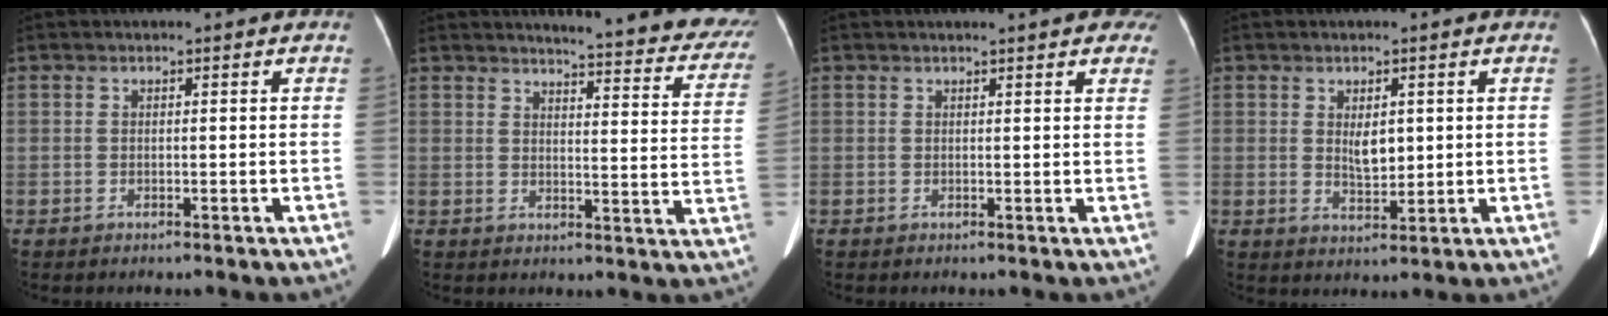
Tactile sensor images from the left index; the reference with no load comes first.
{"total": 21.4, "force": [19.5, 2.7, 8.3], "torque": [-0.082, -0.087, 0.204]}
{"total": 8.4, "force": [6.6, 1.9, 4.8], "torque": [-0.055, 0.014, 0.066]}
{"total": 3.8, "force": [0.8, 1.8, 3.3], "torque": [-0.061, -0.002, 0.020]}